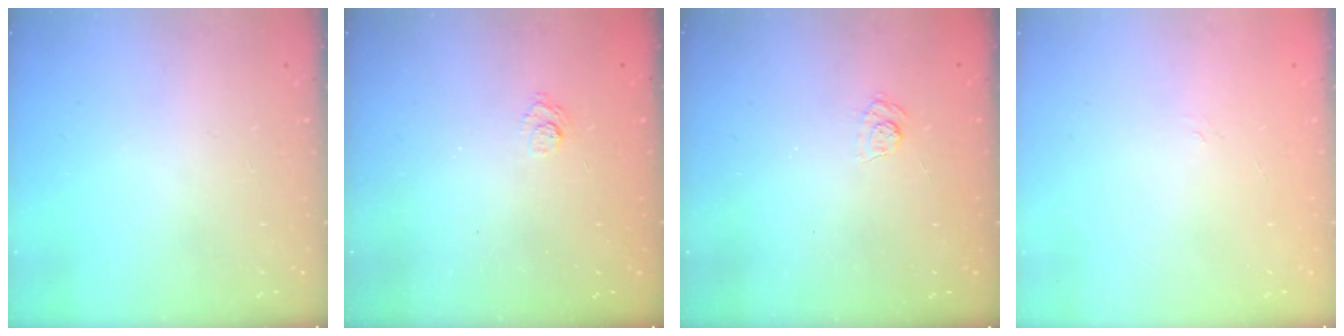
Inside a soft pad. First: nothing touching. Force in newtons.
{"total": 3.2, "press": 3.0, "slide": 1.1}
{"total": 4.5, "press": 4.3, "slide": 1.4}
{"total": 2.2, "press": 2.0, "slide": 1.1}